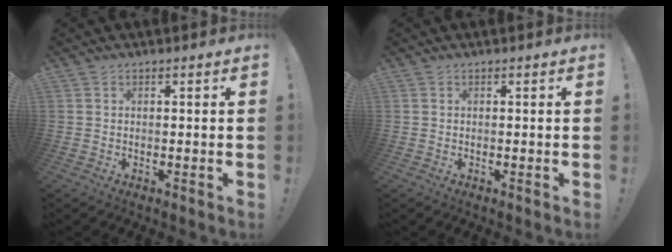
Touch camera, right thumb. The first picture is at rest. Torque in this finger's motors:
{"motor_torque": [0.00, 0.00, -0.02, 0.02, 0.00]}